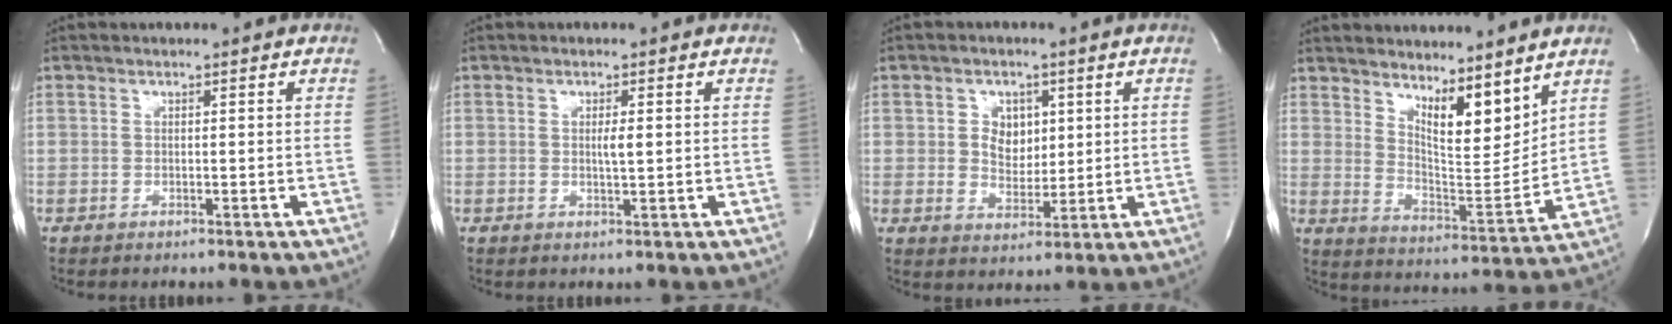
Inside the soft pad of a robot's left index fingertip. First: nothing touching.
{"total": 1.8, "force": [0.0, 0.2, 1.8], "torque": [-0.033, -0.005, -0.001]}
{"total": 5.1, "force": [1.3, 4.0, 2.9], "torque": [-0.049, 0.002, 0.027]}
{"total": 10.6, "force": [7.6, 2.8, 6.8], "torque": [-0.118, -0.012, 0.137]}